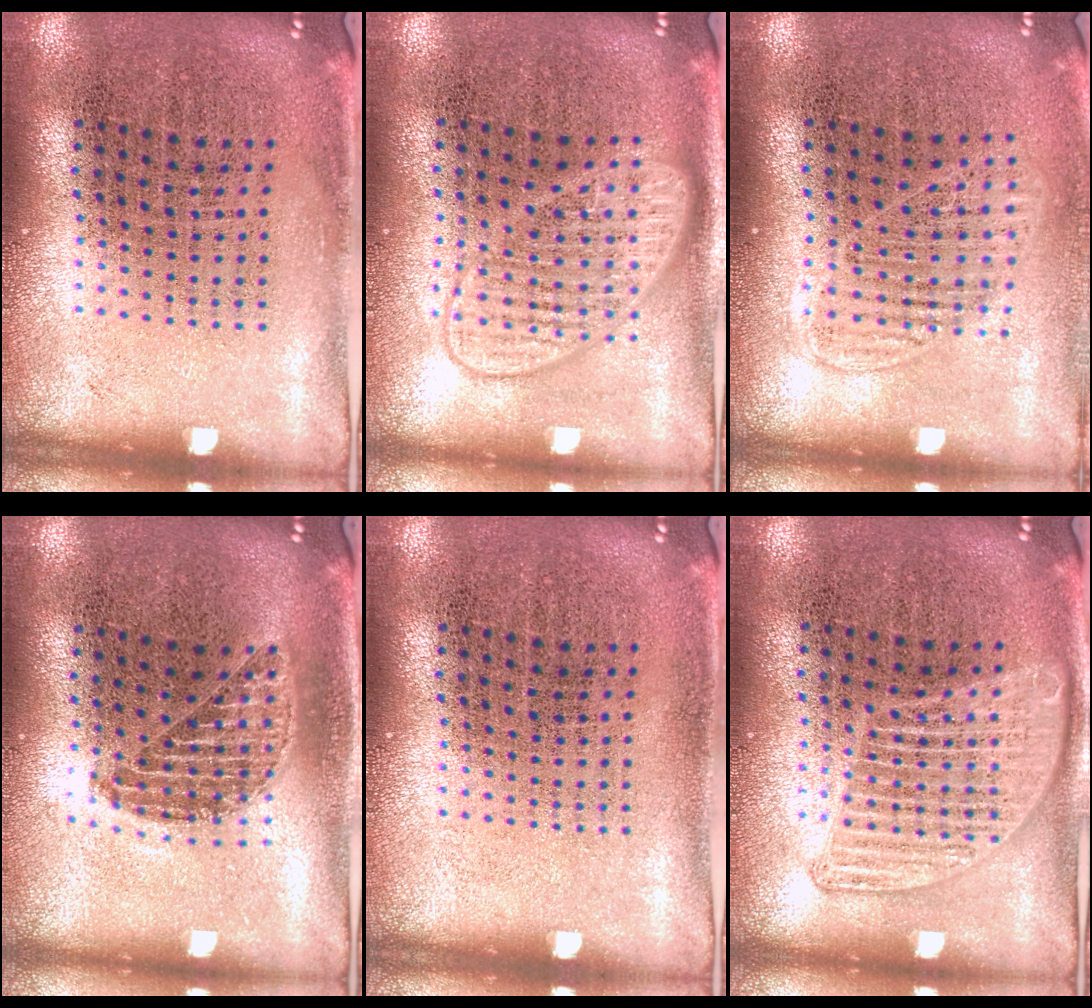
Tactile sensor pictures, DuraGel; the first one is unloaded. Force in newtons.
{"total": 2.0, "press": 1.9, "slide": 0.3}
{"total": 1.3, "press": 1.2, "slide": 0.6}
{"total": 1.1, "press": 1.0, "slide": 0.5}
{"total": 0.0}
{"total": 1.3, "press": 1.3, "slide": 0.2}